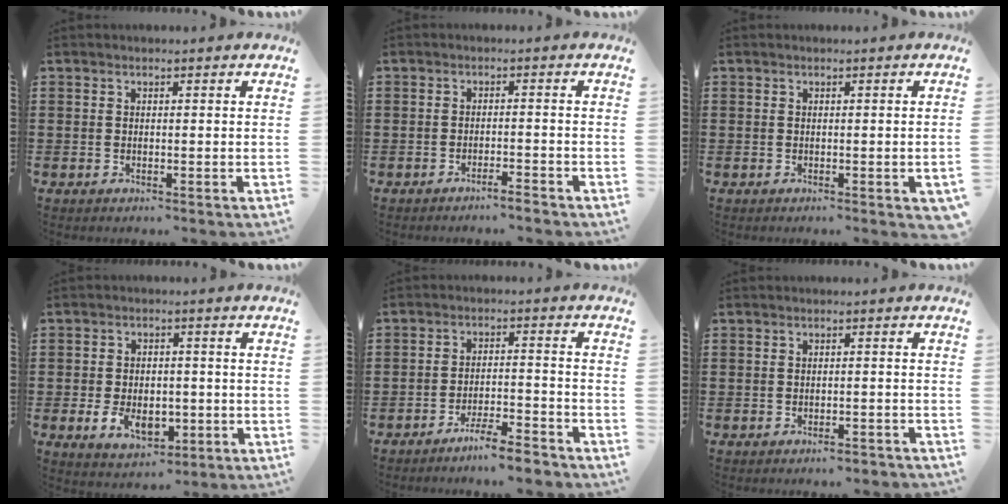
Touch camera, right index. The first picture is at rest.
{"total": 2.2, "force": [-2.0, -0.1, 0.8], "torque": [-0.016, 0.001, -0.039]}
{"total": 0.6, "force": [-0.1, 0.0, 0.6], "torque": [-0.010, -0.004, -0.001]}
{"total": 5.6, "force": [-1.5, 3.6, 4.0], "torque": [-0.077, 0.001, -0.030]}
{"total": 5.1, "force": [-4.7, 0.1, 2.0], "torque": [-0.041, -0.002, -0.091]}
{"total": 1.4, "force": [-1.3, 0.2, 0.5], "torque": [-0.013, -0.001, -0.025]}